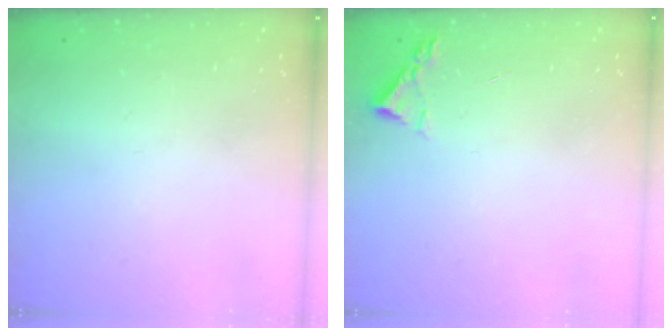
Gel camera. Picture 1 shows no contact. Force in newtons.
{"total": 2.2, "press": 2.2, "slide": 0.3}